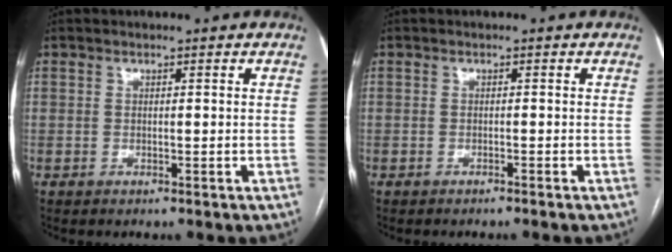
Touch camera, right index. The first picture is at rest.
{"total": 0.9, "force": [-0.8, -0.2, 0.4], "torque": [-0.008, 0.002, -0.013]}